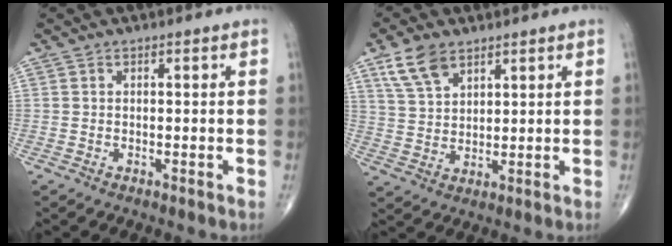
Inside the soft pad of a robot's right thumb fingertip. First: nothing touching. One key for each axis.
{"total": 7.5, "fx": 4.7, "fy": 4.0, "fz": 4.3, "tx": -0.073, "ty": -0.016, "tz": 0.097}